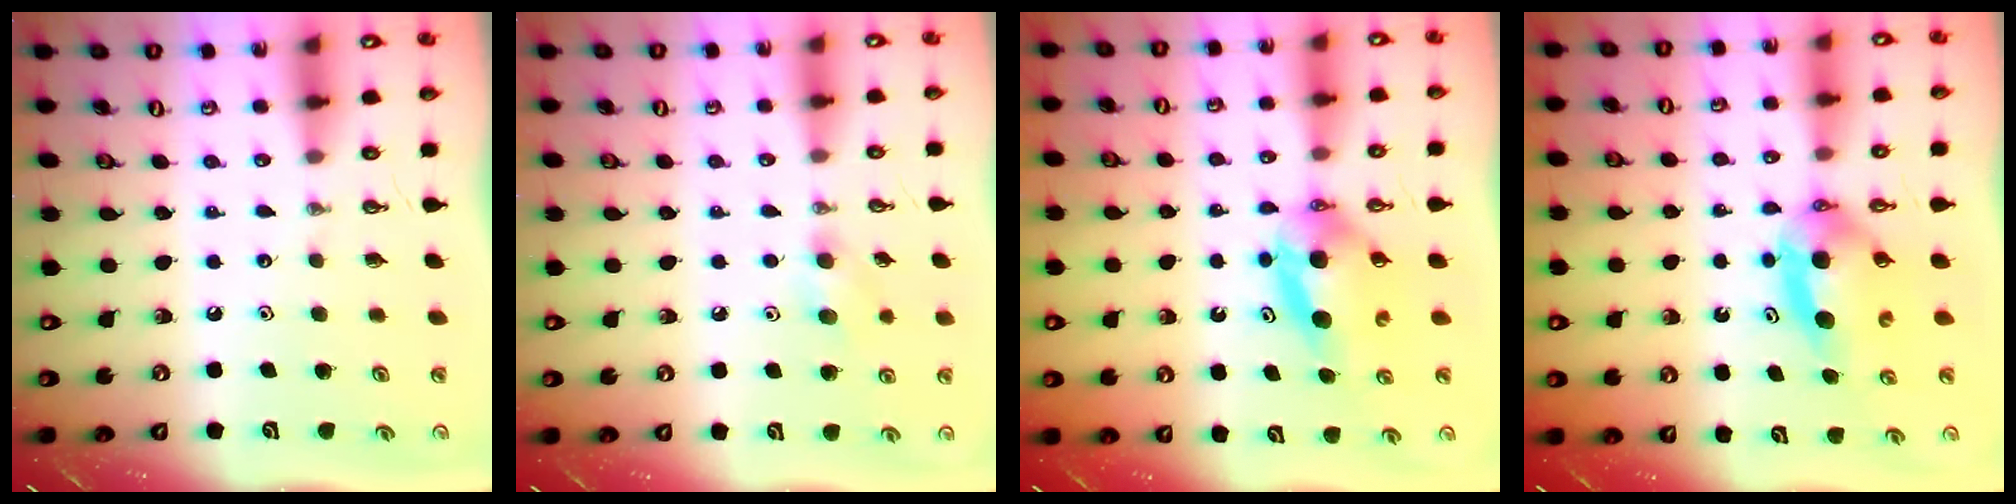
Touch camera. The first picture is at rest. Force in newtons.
{"total": 6.7, "press": 6.5, "slide": 1.3}
{"total": 6.9, "press": 5.6, "slide": 4.0}
{"total": 7.4, "press": 5.2, "slide": 5.2}